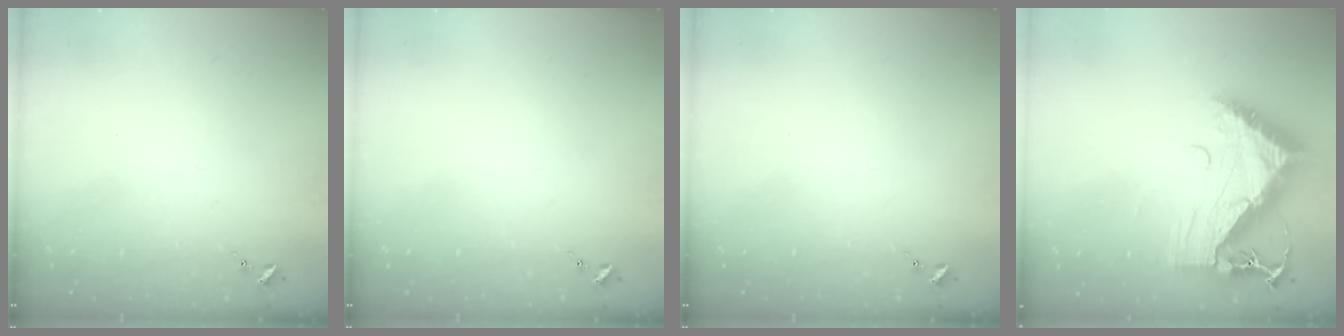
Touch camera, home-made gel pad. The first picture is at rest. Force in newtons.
{"total": 0.0}
{"total": 0.0}
{"total": 14.1, "press": 14.0, "slide": 1.3}